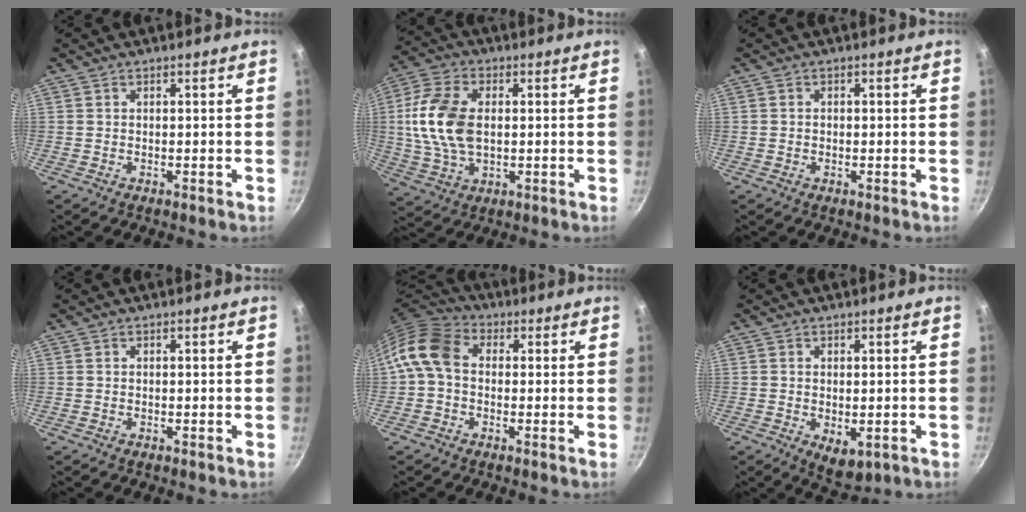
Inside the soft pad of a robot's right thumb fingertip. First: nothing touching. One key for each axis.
{"total": 13.7, "fx": 0.8, "fy": 8.4, "fz": 10.7, "tx": -0.209, "ty": 0.010, "tz": 0.010}
{"total": 0.6, "fx": -0.1, "fy": 0.5, "fz": 0.3, "tx": -0.004, "ty": 0.003, "tz": -0.002}
{"total": 0.0}
{"total": 9.2, "fx": 0.3, "fy": 7.0, "fz": 6.1, "tx": -0.105, "ty": 0.027, "tz": -0.017}
{"total": 5.0, "fx": -0.9, "fy": 3.0, "fz": 4.0, "tx": -0.051, "ty": -0.012, "tz": -0.004}